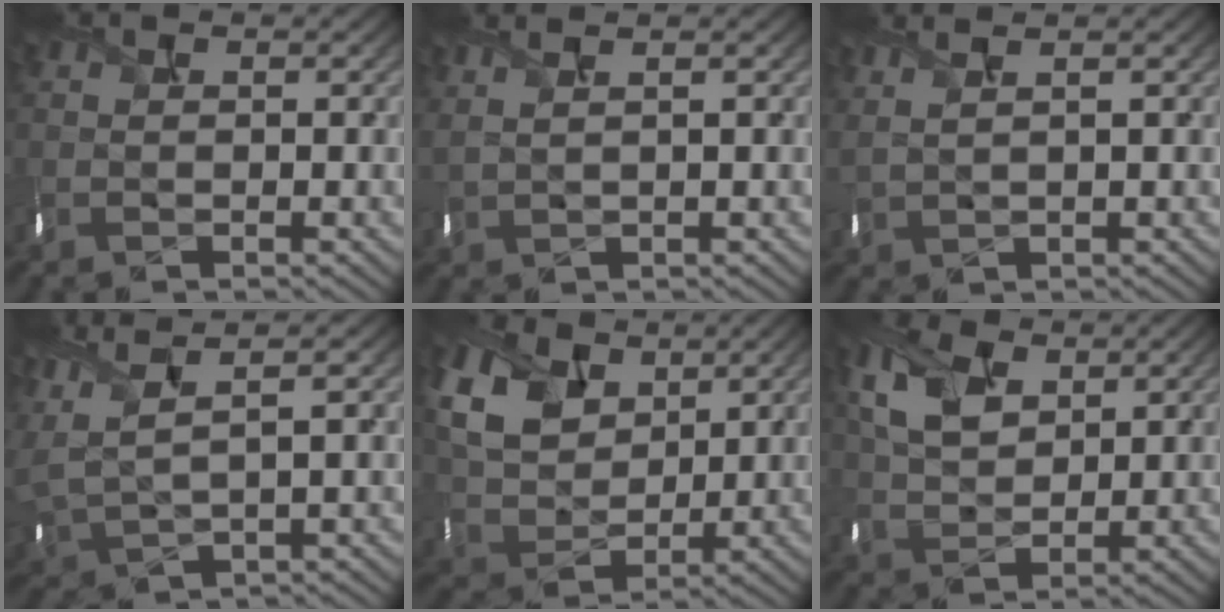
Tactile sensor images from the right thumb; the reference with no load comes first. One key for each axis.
{"total": 2.8, "fx": 1.9, "fy": 0.9, "fz": 1.8, "tx": -0.032, "ty": 0.009, "tz": 0.026}
{"total": 3.1, "fx": 2.1, "fy": 1.0, "fz": 2.1, "tx": -0.042, "ty": 0.009, "tz": 0.035}
{"total": 8.5, "fx": 4.3, "fy": 3.0, "fz": 6.6, "tx": -0.199, "ty": -0.001, "tz": 0.093}
{"total": 10.2, "fx": 4.8, "fy": 7.1, "fz": 5.4, "tx": -0.167, "ty": 0.005, "tz": 0.095}
{"total": 7.1, "fx": 3.0, "fy": 4.7, "fz": 4.4, "tx": -0.119, "ty": 0.000, "tz": 0.062}